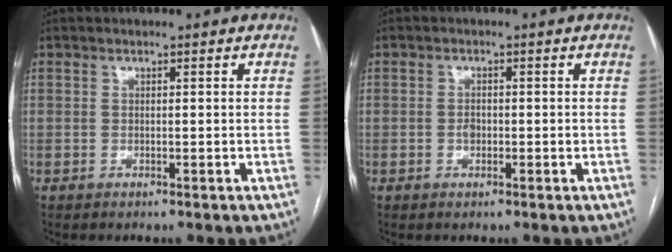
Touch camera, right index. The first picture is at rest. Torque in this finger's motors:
{"motor_torque": [0.27, -0.06, 0.21, 0.03]}